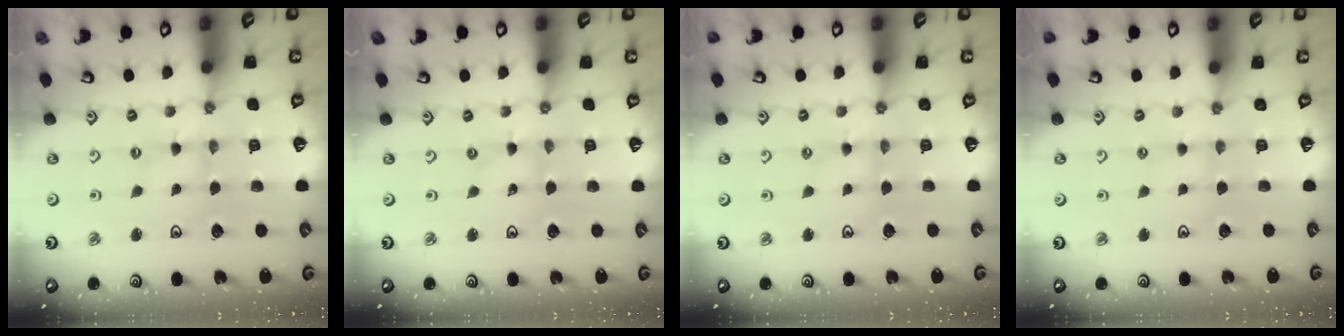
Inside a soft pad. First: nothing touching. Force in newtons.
{"total": 0.0}
{"total": 1.8, "press": 1.8, "slide": 0.5}
{"total": 2.1, "press": 2.1, "slide": 0.3}